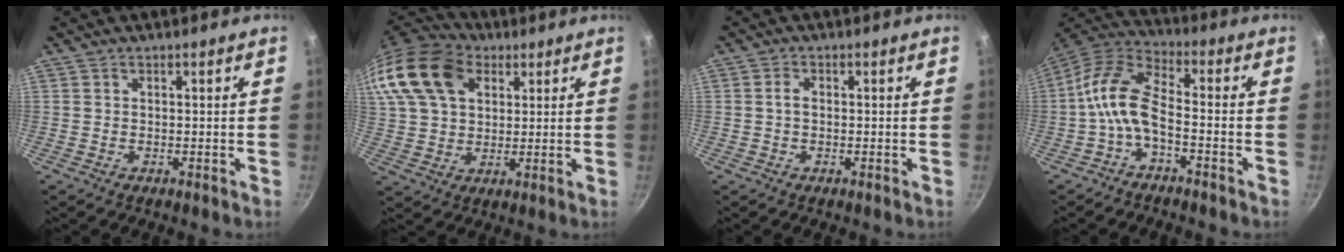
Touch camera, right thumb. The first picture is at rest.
{"total": 21.8, "force": [8.8, 15.2, 13.0], "torque": [-0.277, 0.023, 0.155]}
{"total": 1.8, "force": [0.0, 1.1, 1.4], "torque": [-0.028, 0.007, -0.002]}
{"total": 9.6, "force": [-3.2, 4.6, 7.9], "torque": [-0.163, 0.045, -0.075]}